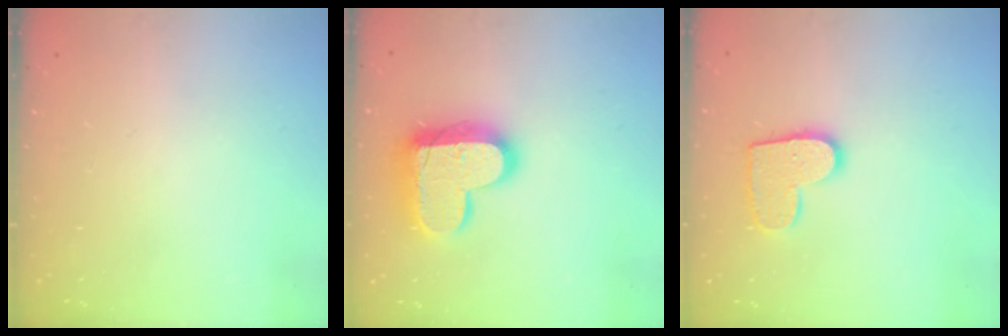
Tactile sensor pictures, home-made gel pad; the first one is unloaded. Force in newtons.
{"total": 18.0, "press": 18.0, "slide": 1.3}
{"total": 10.8, "press": 10.8, "slide": 0.5}